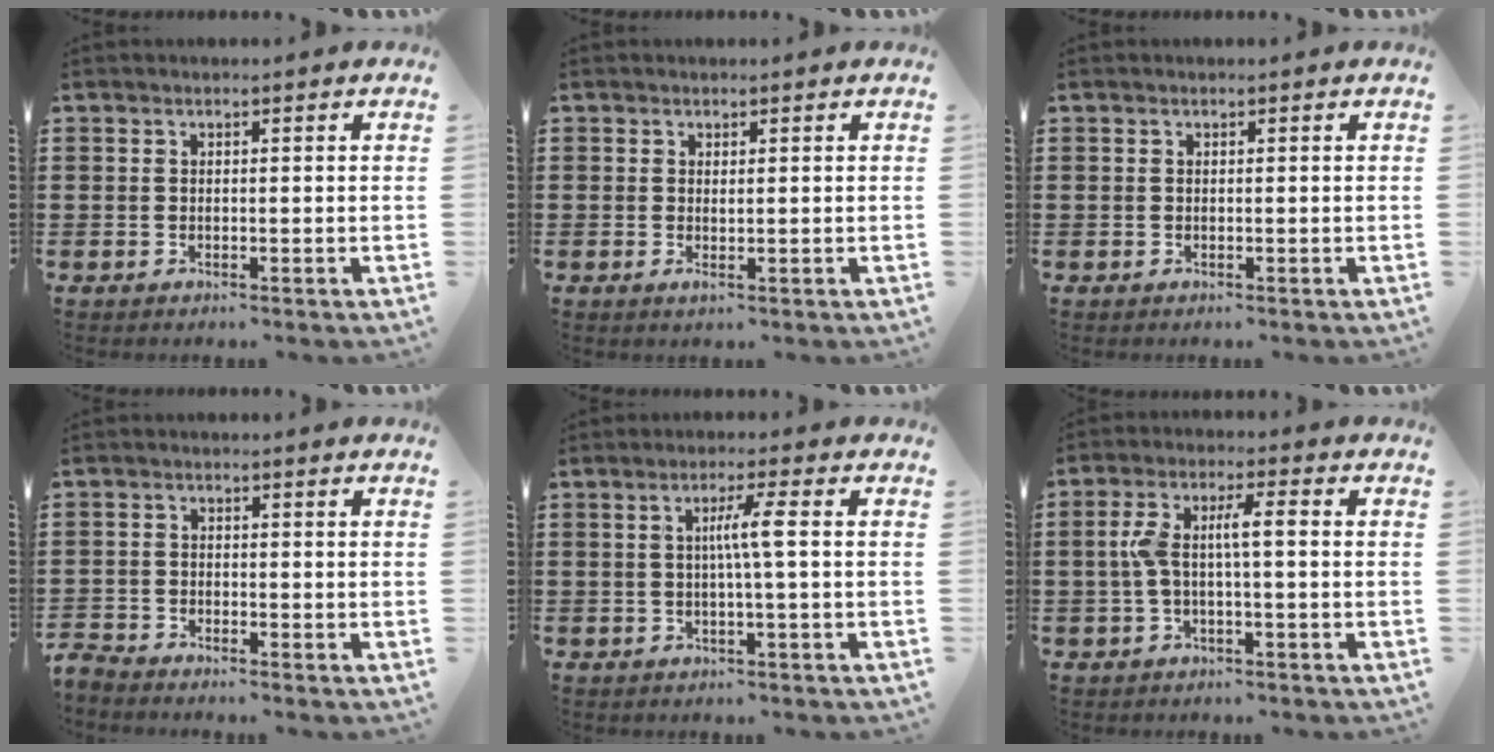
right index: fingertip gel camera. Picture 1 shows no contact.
{"total": 0.6, "force": [0.2, 0.0, 0.5], "torque": [-0.012, -0.001, 0.005]}
{"total": 0.0}
{"total": 2.3, "force": [-2.2, 0.1, -0.1], "torque": [-0.012, -0.001, -0.051]}
{"total": 4.1, "force": [0.0, -0.3, 4.1], "torque": [-0.078, -0.003, -0.007]}
{"total": 5.7, "force": [-0.4, 1.3, 5.5], "torque": [-0.122, -0.002, -0.018]}